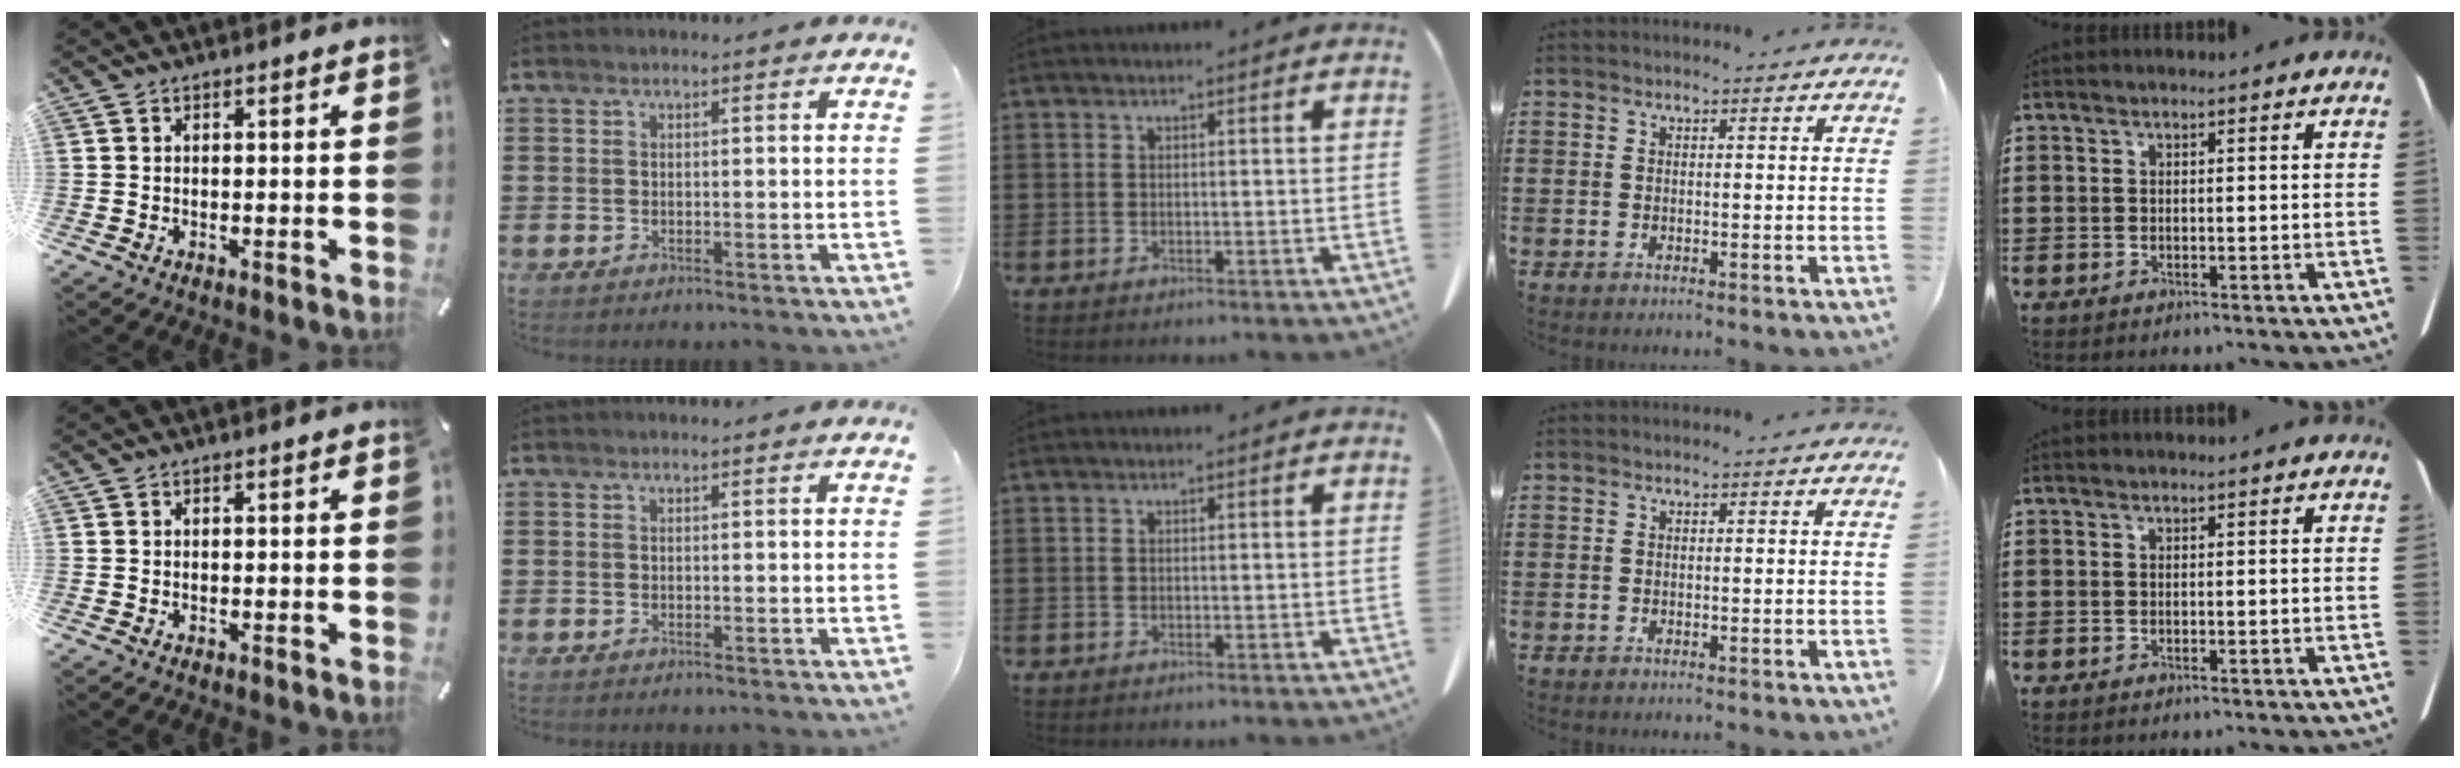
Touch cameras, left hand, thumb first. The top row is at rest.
{}